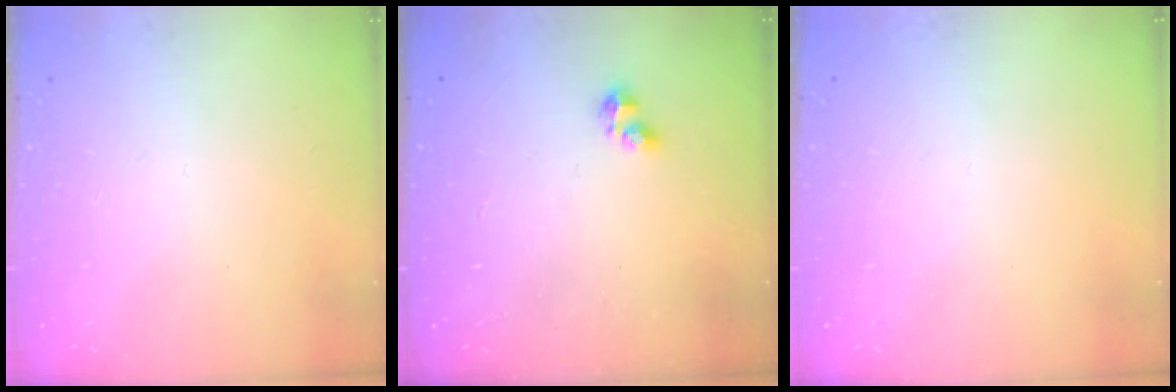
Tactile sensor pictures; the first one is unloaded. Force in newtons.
{"total": 1.8, "press": 1.7, "slide": 0.5}
{"total": 0.7, "press": 0.6, "slide": 0.4}